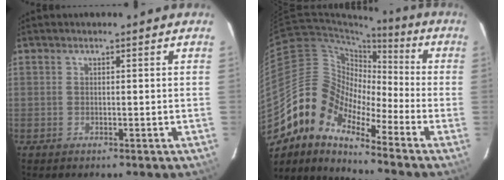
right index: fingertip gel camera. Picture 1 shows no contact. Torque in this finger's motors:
{"motor_torque": [1.12, -1.01, 0.84, 0.13]}